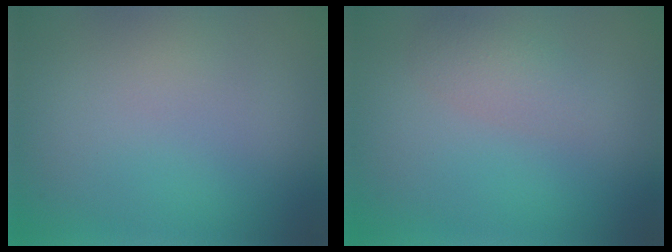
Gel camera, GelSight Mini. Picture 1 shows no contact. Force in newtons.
{"total": 1.7, "press": 1.7, "slide": 0.0}